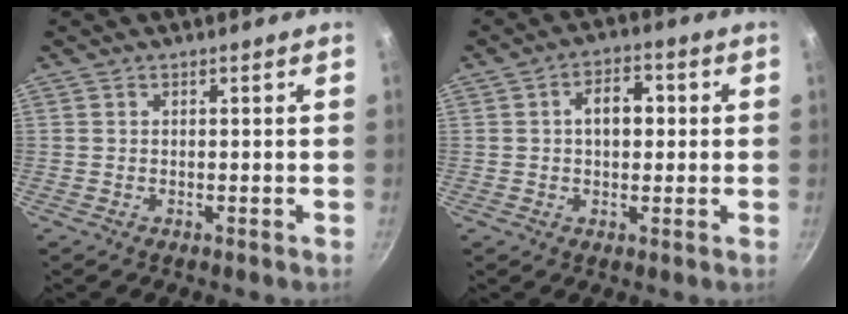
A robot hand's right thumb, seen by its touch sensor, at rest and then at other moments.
{"total": 6.6, "force": [0.7, 4.3, 4.9], "torque": [-0.047, 0.016, 0.004]}